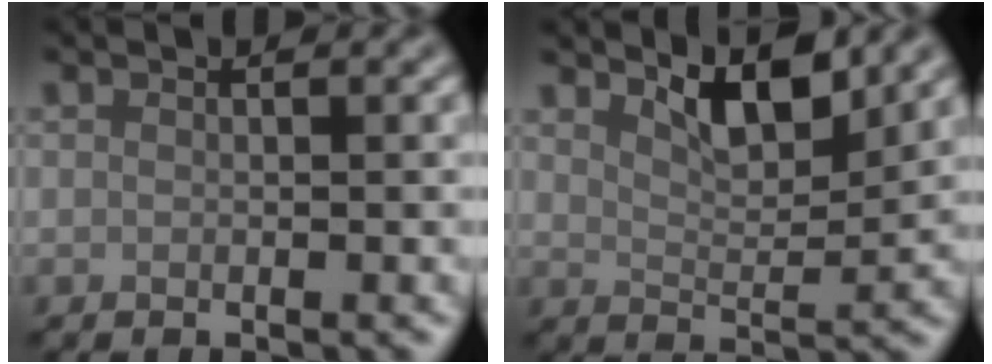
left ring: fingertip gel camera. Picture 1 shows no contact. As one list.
[{"total": 4.3, "force": [3.0, 1.3, 2.8], "torque": [-0.053, -0.005, 0.049]}]